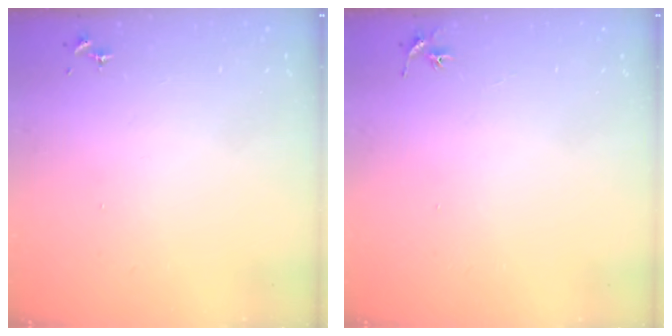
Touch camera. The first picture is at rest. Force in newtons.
{"total": 2.9, "press": 2.9, "slide": 0.3}